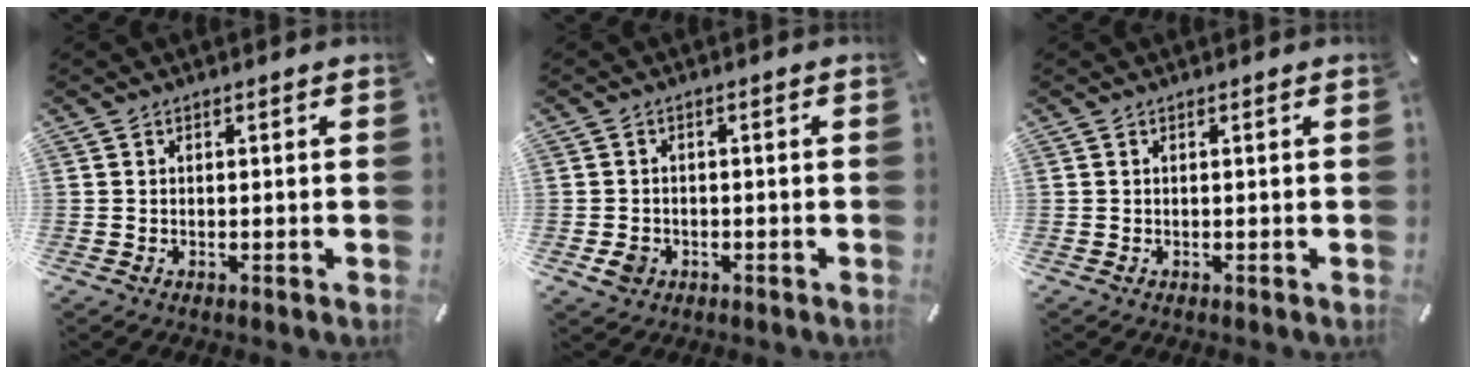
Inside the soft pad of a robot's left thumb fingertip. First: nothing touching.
{"total": 3.4, "force": [-1.2, 2.9, 1.3], "torque": [-0.028, 0.003, -0.023]}
{"total": 0.0}